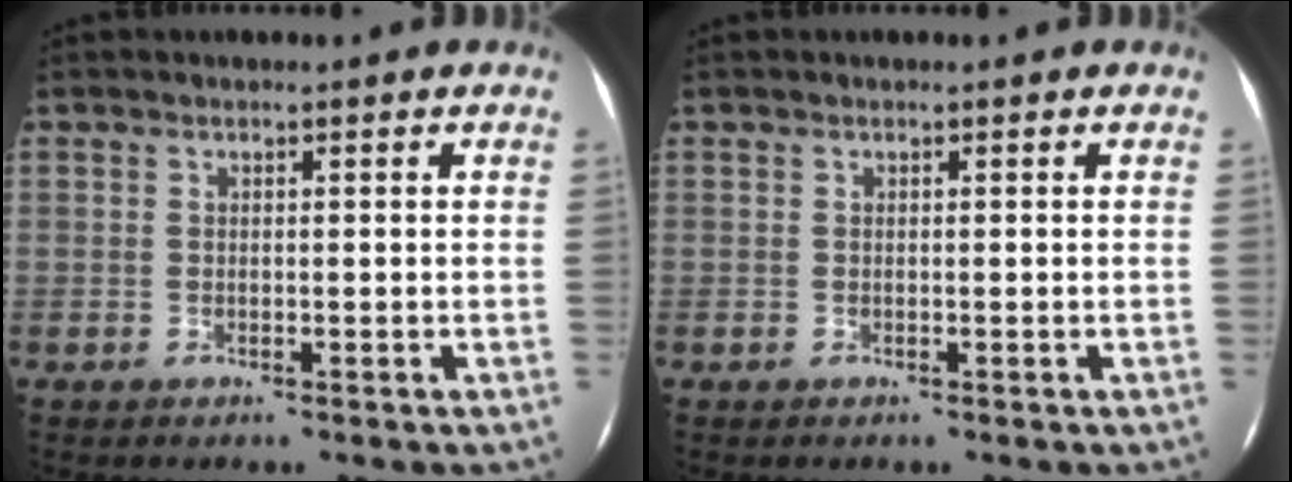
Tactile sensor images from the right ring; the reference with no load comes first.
{"total": 0.0}